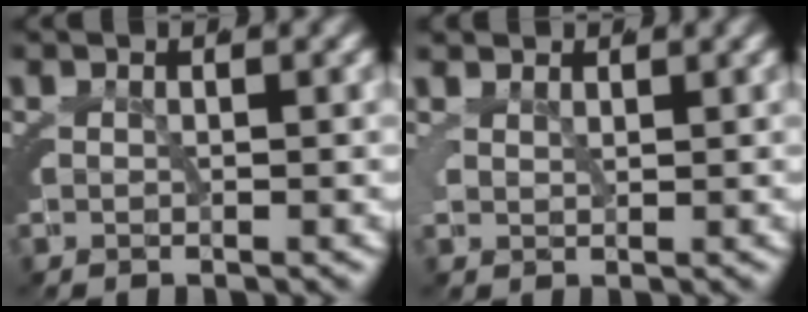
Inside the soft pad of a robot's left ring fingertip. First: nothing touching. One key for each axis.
{"total": 1.9, "fx": 1.7, "fy": 0.6, "fz": 0.6, "tx": -0.012, "ty": 0.001, "tz": 0.035}